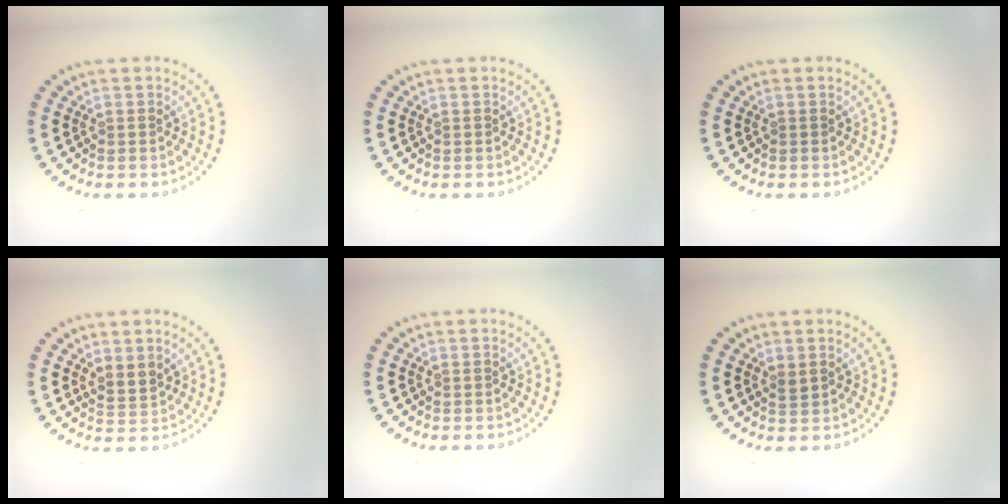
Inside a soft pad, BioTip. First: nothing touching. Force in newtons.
{"total": 0.0}
{"total": 0.0}
{"total": 1.8, "press": 1.5, "slide": 1.1}
{"total": 0.0}
{"total": 0.7, "press": 0.7, "slide": 0.3}